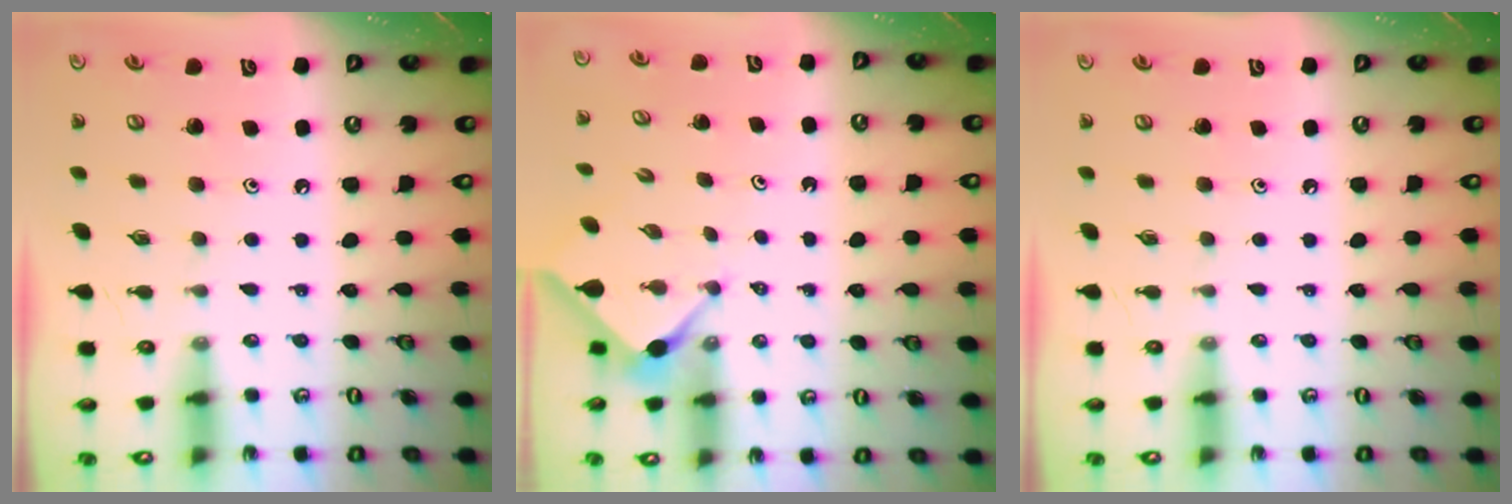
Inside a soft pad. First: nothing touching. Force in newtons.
{"total": 2.9, "press": 2.8, "slide": 0.3}
{"total": 0.0}